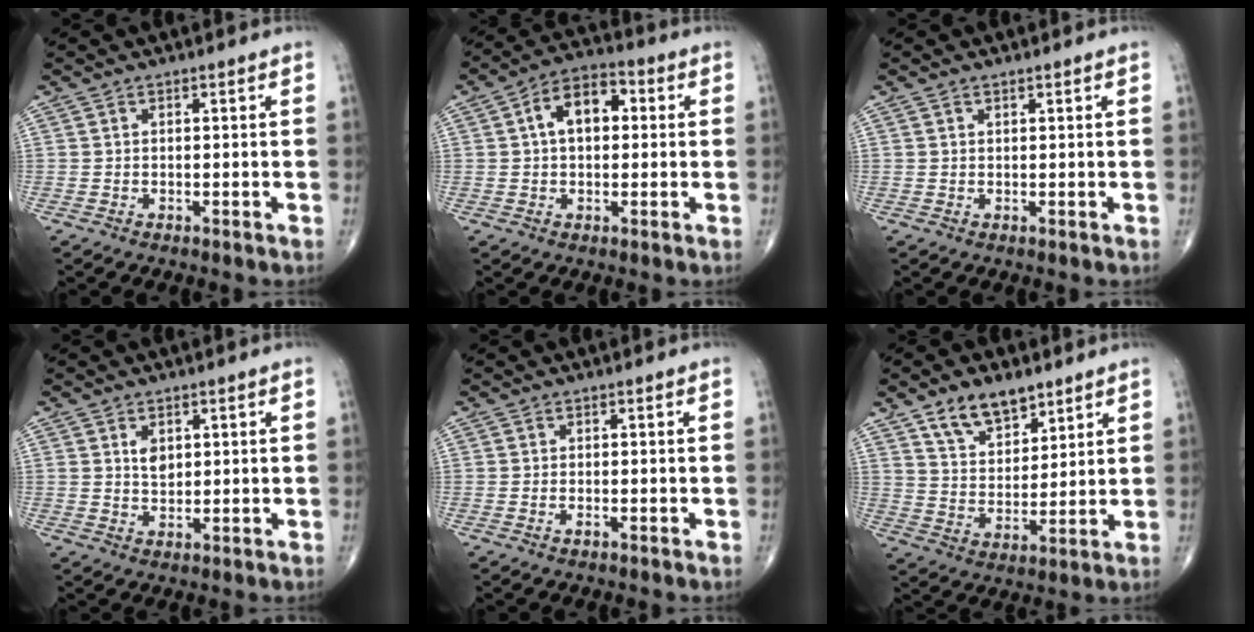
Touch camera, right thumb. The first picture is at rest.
{"total": 9.4, "force": [1.6, 5.8, 7.2], "torque": [-0.108, 0.024, 0.018]}
{"total": 0.6, "force": [0.4, 0.3, 0.2], "torque": [-0.004, -0.003, 0.006]}
{"total": 3.1, "force": [1.1, 2.1, 2.1], "torque": [-0.024, -0.008, 0.020]}
{"total": 0.7, "force": [-0.3, 0.3, 0.5], "torque": [-0.012, -0.001, -0.006]}
{"total": 10.6, "force": [7.0, 5.7, 5.6], "torque": [-0.071, -0.042, 0.131]}